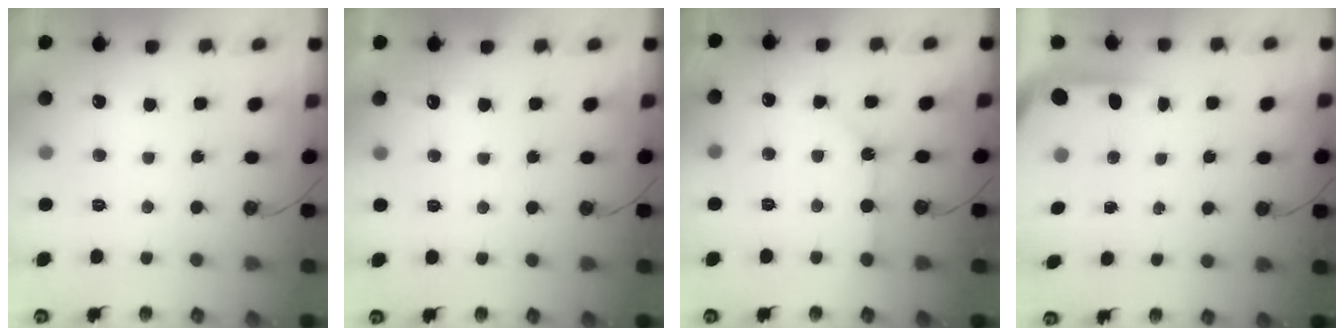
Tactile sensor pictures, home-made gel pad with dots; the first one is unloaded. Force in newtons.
{"total": 3.0, "press": 3.0, "slide": 0.5}
{"total": 2.9, "press": 2.9, "slide": 0.5}
{"total": 3.6, "press": 3.6, "slide": 0.3}